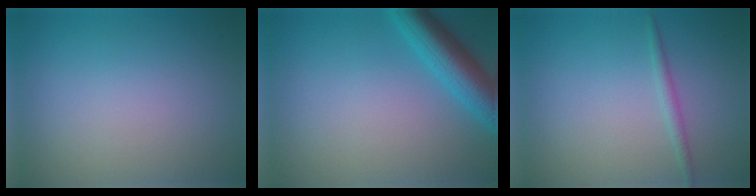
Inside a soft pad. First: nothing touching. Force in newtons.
{"total": 5.3, "press": 5.3, "slide": 0.2}
{"total": 1.1, "press": 1.1, "slide": 0.0}